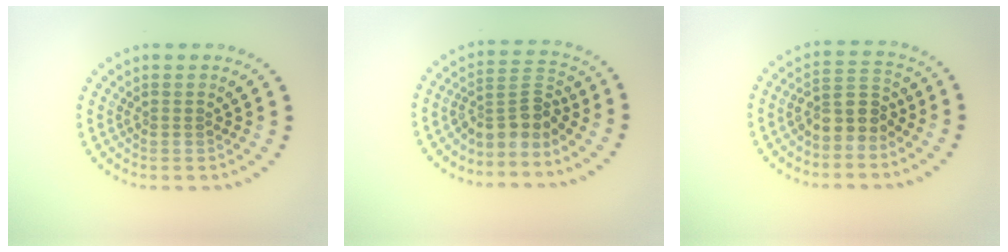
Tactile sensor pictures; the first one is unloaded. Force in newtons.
{"total": 3.5, "press": 2.4, "slide": 2.6}
{"total": 3.5, "press": 3.2, "slide": 1.4}